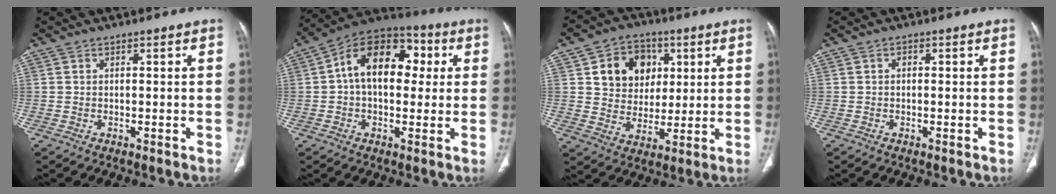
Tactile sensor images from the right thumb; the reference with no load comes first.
{"total": 16.0, "force": [2.5, 10.3, 11.9], "torque": [-0.154, 0.032, 0.028]}
{"total": 12.4, "force": [4.1, 10.1, 5.9], "torque": [-0.049, -0.009, 0.072]}
{"total": 0.8, "force": [0.0, 0.5, 0.6], "torque": [-0.006, 0.002, -0.003]}